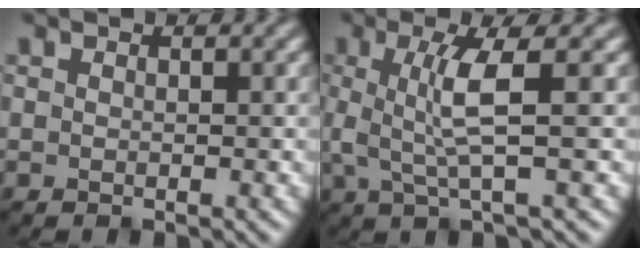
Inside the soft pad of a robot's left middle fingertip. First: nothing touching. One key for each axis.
{"total": 4.2, "fx": 0.5, "fy": 0.6, "fz": 4.1, "tx": -0.091, "ty": -0.001, "tz": 0.014}